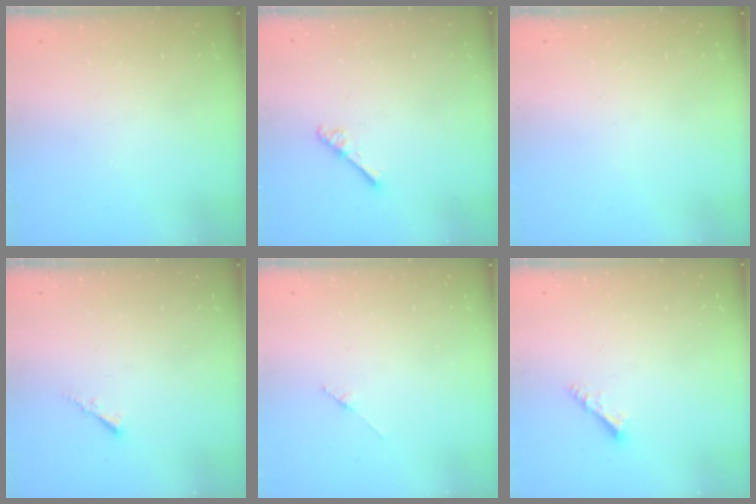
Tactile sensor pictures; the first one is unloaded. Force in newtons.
{"total": 4.0, "press": 4.0, "slide": 0.5}
{"total": 0.0}
{"total": 1.7, "press": 1.6, "slide": 0.4}
{"total": 1.7, "press": 1.6, "slide": 0.2}
{"total": 4.4, "press": 4.4, "slide": 0.1}